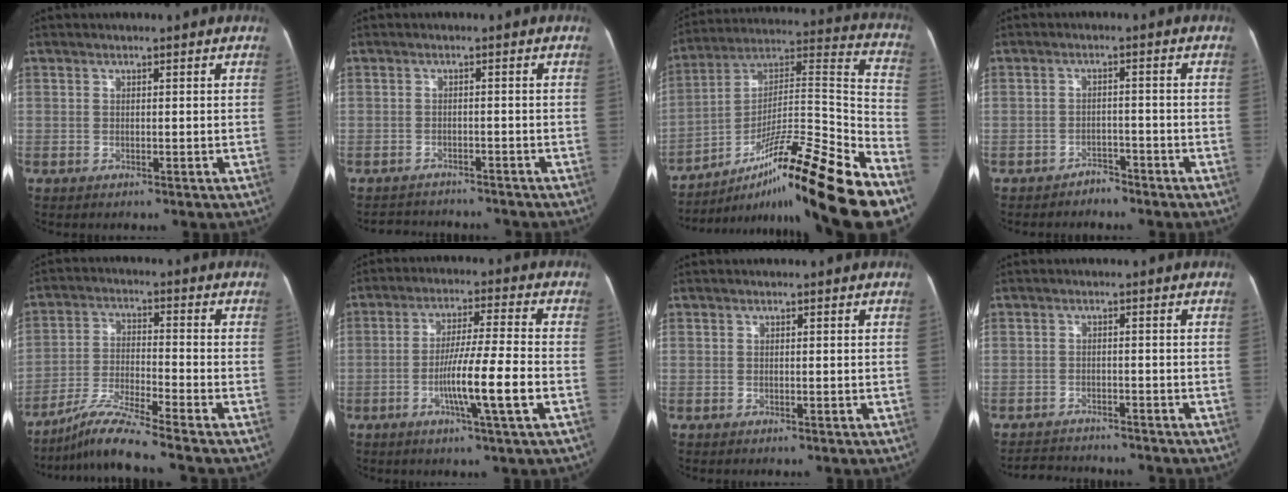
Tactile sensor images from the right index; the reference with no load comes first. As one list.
[{"total": 6.2, "force": [-5.9, 1.9, 0.5], "torque": [-0.003, 0.010, -0.083]}, {"total": 25.9, "force": [-17.8, 0.1, 18.8], "torque": [-0.257, 0.011, -0.300]}, {"total": 2.7, "force": [-2.3, 1.4, 0.2], "torque": [-0.008, 0.008, -0.034]}, {"total": 8.4, "force": [-7.4, -1.5, 3.6], "torque": [-0.078, -0.021, -0.140]}, {"total": 10.5, "force": [-3.4, -0.7, 10.0], "torque": [-0.176, -0.006, -0.062]}, {"total": 0.0}, {"total": 6.0, "force": [-5.8, 1.5, 0.8], "torque": [-0.014, 0.002, -0.089]}]